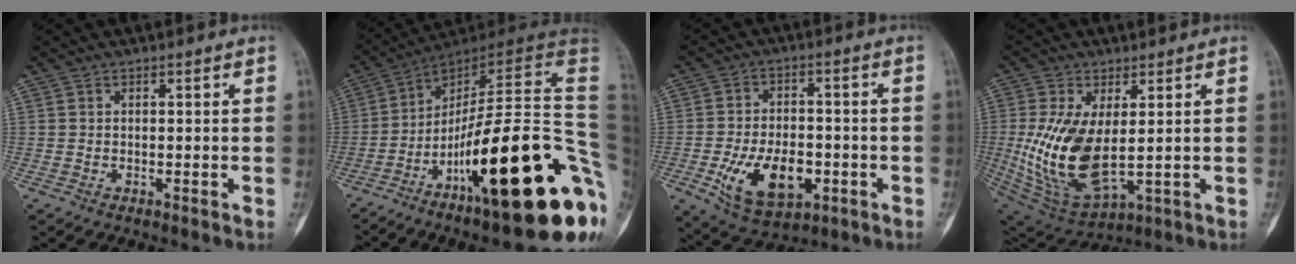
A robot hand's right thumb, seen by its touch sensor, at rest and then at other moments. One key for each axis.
{"total": 32.3, "fx": -10.1, "fy": 6.7, "fz": 29.9, "tx": -0.352, "ty": 0.053, "tz": -0.158}
{"total": 13.6, "fx": -4.3, "fy": 7.9, "fz": 10.2, "tx": -0.155, "ty": 0.012, "tz": -0.060}
{"total": 15.7, "fx": 0.5, "fy": 7.8, "fz": 13.6, "tx": -0.276, "ty": -0.018, "tz": 0.034}